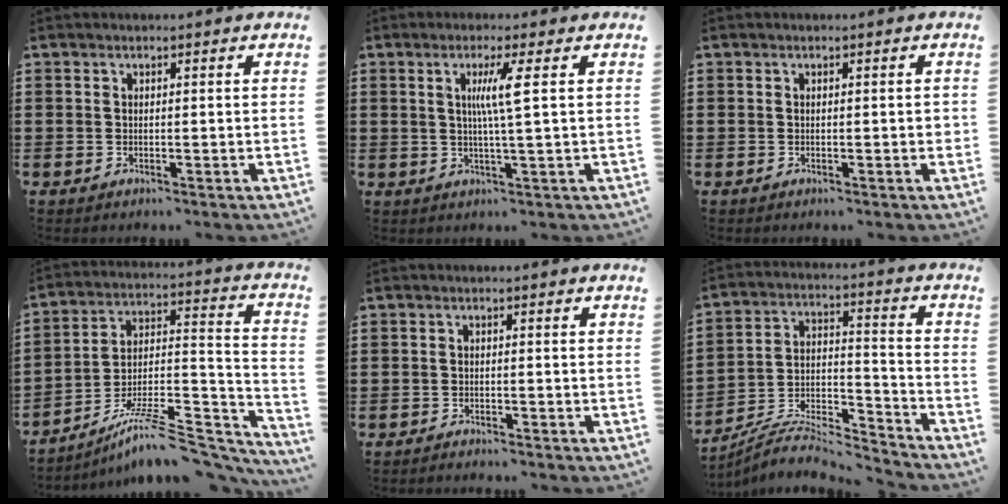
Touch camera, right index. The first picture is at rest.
{"total": 4.7, "force": [1.1, -0.6, 4.5], "torque": [-0.089, -0.005, 0.013]}
{"total": 0.6, "force": [-0.1, 0.1, 0.6], "torque": [-0.011, 0.000, 0.000]}
{"total": 10.5, "force": [-7.9, 2.2, 6.6], "torque": [-0.103, 0.015, -0.149]}
{"total": 1.1, "force": [-1.1, 0.0, 0.0], "torque": [-0.003, 0.001, -0.023]}
{"total": 7.6, "force": [-7.0, 1.4, 2.6], "torque": [-0.041, 0.006, -0.138]}